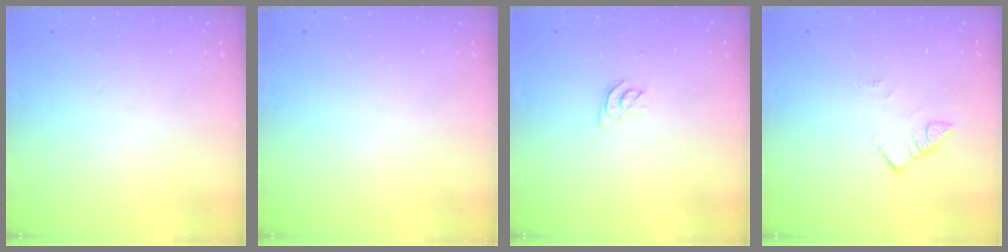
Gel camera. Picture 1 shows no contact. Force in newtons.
{"total": 0.0}
{"total": 3.4, "press": 3.4, "slide": 0.4}
{"total": 3.4, "press": 3.4, "slide": 0.1}